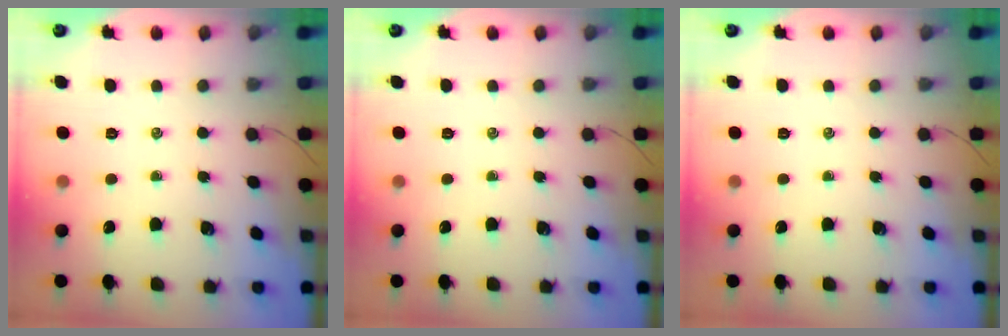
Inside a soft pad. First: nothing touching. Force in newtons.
{"total": 0.0}
{"total": 0.0}